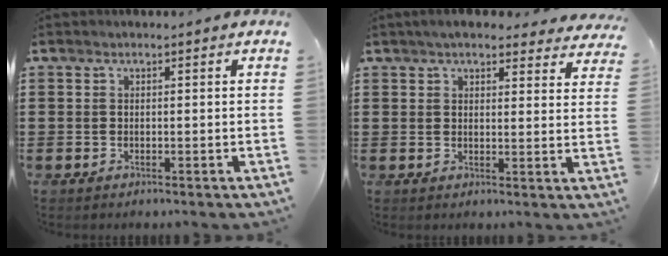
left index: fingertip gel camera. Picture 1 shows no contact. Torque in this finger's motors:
{"motor_torque": [2.14, 0.00, 1.05, 0.09]}